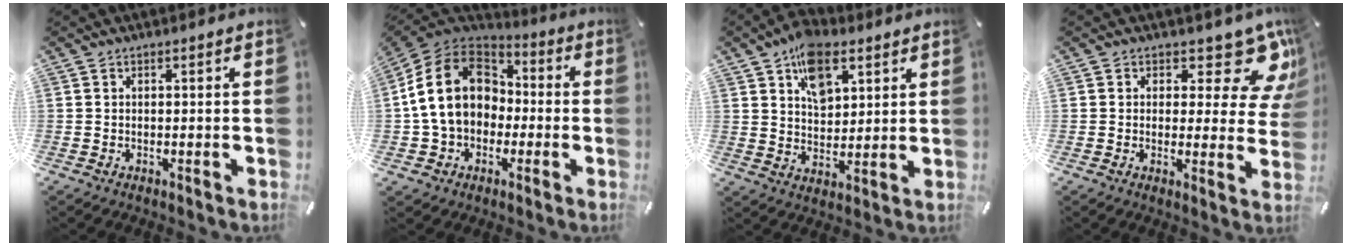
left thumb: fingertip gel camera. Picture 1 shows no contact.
{"total": 17.6, "force": [-0.3, 14.7, 9.7], "torque": [-0.211, 0.021, -0.006]}
{"total": 10.6, "force": [5.7, 6.7, 6.0], "torque": [-0.087, -0.022, 0.100]}
{"total": 11.8, "force": [7.2, 5.5, 7.5], "torque": [-0.081, -0.058, 0.122]}